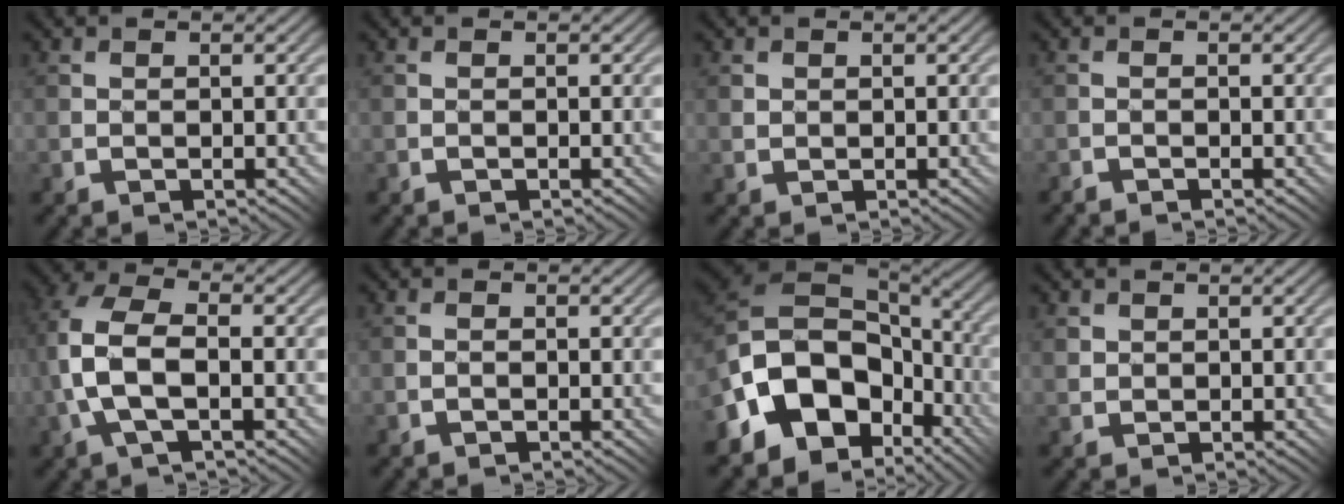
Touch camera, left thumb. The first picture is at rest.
{"total": 0.0}
{"total": 0.9, "force": [0.5, 0.7, 0.3], "torque": [-0.010, 0.001, 0.008]}
{"total": 0.9, "force": [-0.8, -0.3, -0.2], "torque": [0.005, 0.005, -0.018]}
{"total": 9.0, "force": [-1.1, 4.6, 7.7], "torque": [-0.192, 0.013, -0.030]}
{"total": 0.7, "force": [-0.3, 0.4, 0.5], "torque": [0.001, 0.007, -0.006]}
{"total": 14.8, "force": [-5.0, 10.9, 8.6], "torque": [-0.182, -0.013, -0.095]}
{"total": 1.3, "force": [0.7, 1.1, 0.3], "torque": [-0.016, 0.000, 0.014]}